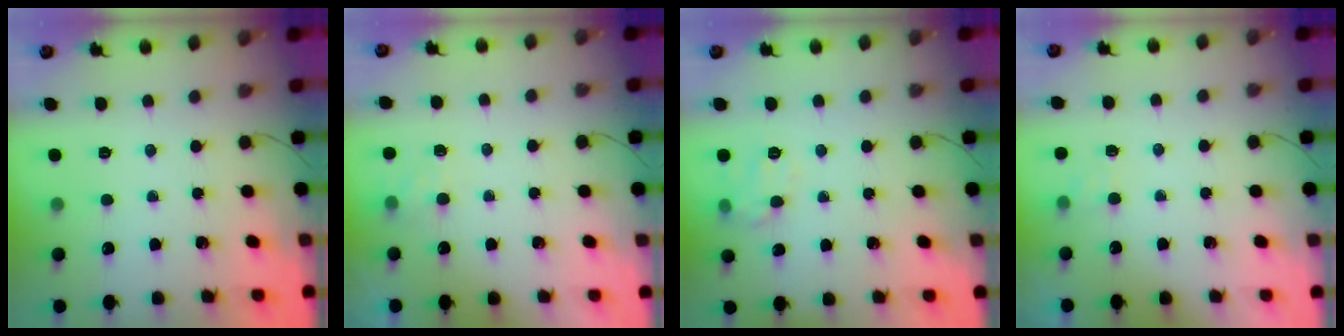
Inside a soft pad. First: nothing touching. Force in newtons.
{"total": 7.0, "press": 6.8, "slide": 1.8}
{"total": 8.9, "press": 8.9, "slide": 0.5}
{"total": 4.0, "press": 3.8, "slide": 1.2}